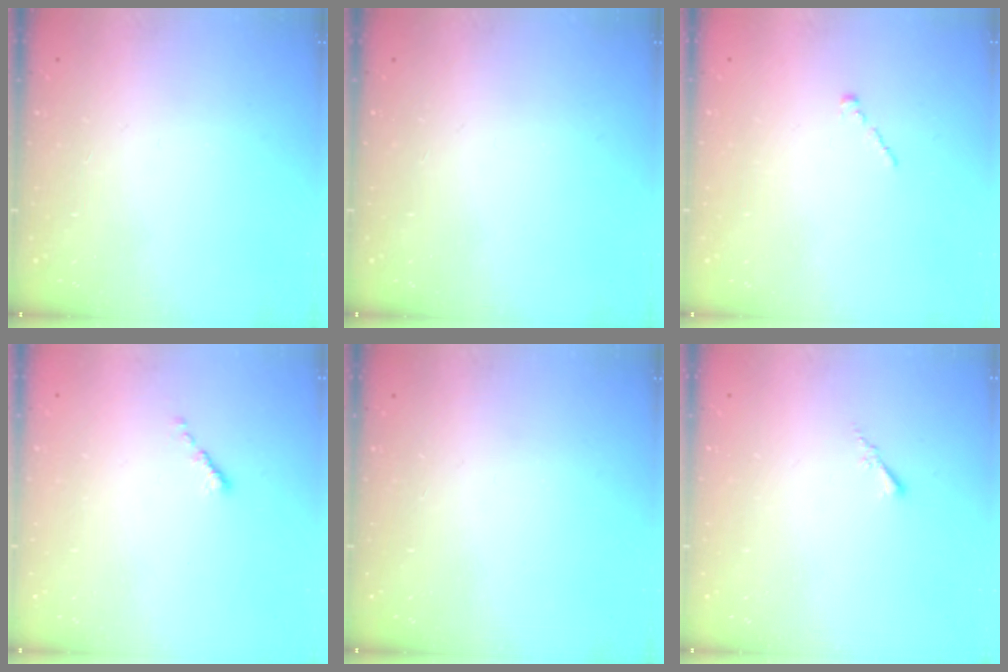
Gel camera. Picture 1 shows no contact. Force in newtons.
{"total": 0.0}
{"total": 1.0, "press": 0.8, "slide": 0.5}
{"total": 0.0}
{"total": 0.0}
{"total": 0.0}